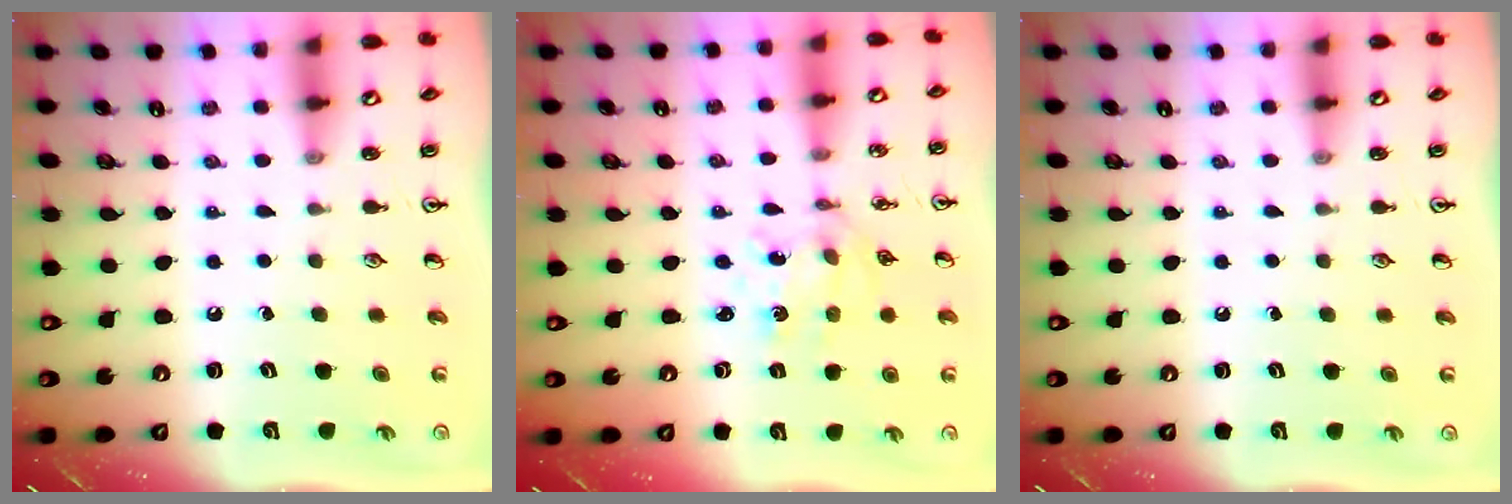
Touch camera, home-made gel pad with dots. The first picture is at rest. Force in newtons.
{"total": 2.9, "press": 2.7, "slide": 1.0}
{"total": 0.0}